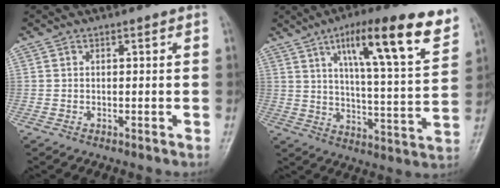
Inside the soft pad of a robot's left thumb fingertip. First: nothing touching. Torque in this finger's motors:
{"motor_torque": [0.89, 0.81, 1.66, -1.11, 0.15]}